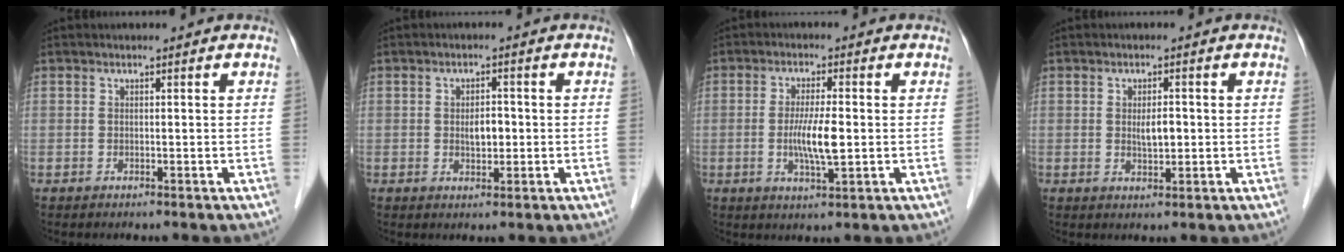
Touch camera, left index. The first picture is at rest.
{"total": 2.7, "force": [-0.4, 1.4, 2.2], "torque": [-0.037, -0.002, -0.006]}
{"total": 5.7, "force": [-0.8, 0.6, 5.6], "torque": [-0.111, -0.015, -0.016]}
{"total": 2.5, "force": [-0.2, 0.9, 2.3], "torque": [-0.042, -0.005, -0.001]}